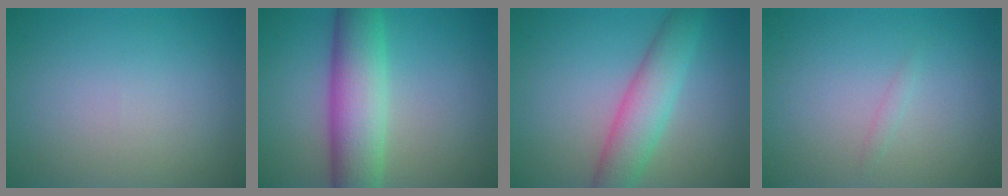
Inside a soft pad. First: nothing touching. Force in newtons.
{"total": 7.8, "press": 7.8, "slide": 0.2}
{"total": 4.9, "press": 4.9, "slide": 0.0}
{"total": 0.6, "press": 0.6, "slide": 0.0}